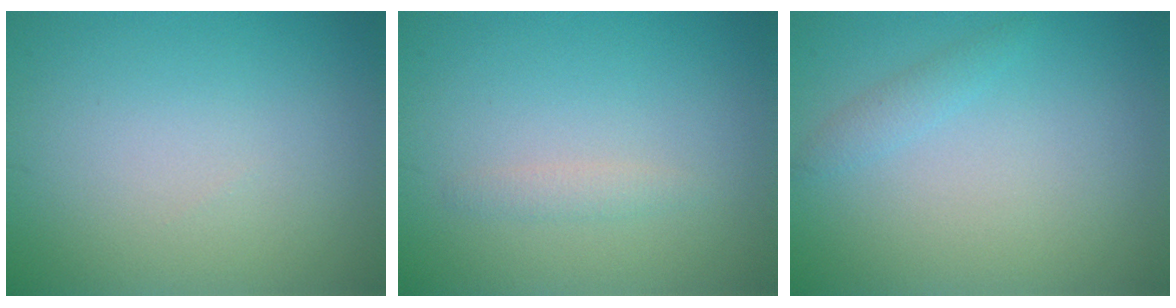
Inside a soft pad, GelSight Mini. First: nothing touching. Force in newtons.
{"total": 0.9, "press": 0.9, "slide": 0.1}
{"total": 1.1, "press": 1.1, "slide": 0.1}